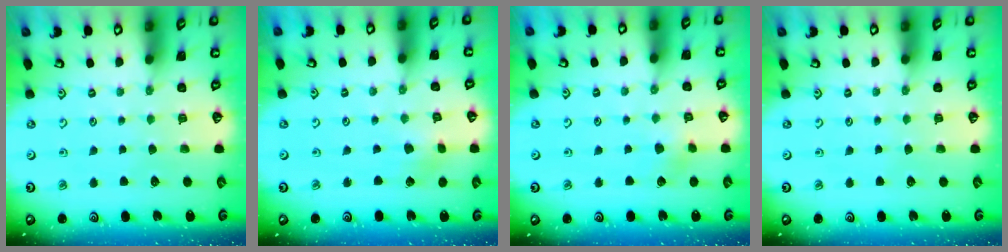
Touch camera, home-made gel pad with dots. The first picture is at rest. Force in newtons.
{"total": 2.6, "press": 2.6, "slide": 0.3}
{"total": 3.3, "press": 3.3, "slide": 0.3}
{"total": 0.0}